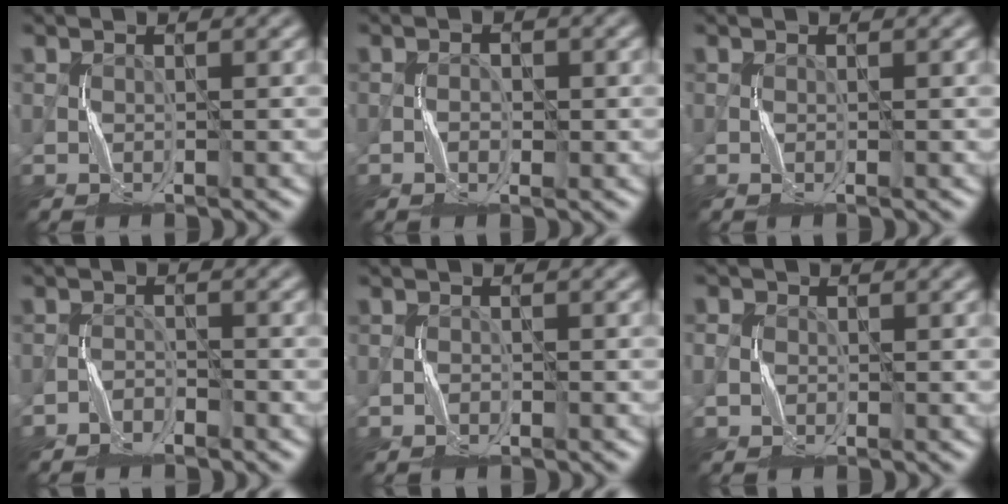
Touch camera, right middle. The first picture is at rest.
{"total": 1.2, "force": [-0.6, 0.6, 0.9], "torque": [-0.010, 0.004, -0.014]}
{"total": 0.0}
{"total": 1.5, "force": [-1.4, 0.4, 0.0], "torque": [0.001, 0.005, -0.027]}
{"total": 0.7, "force": [-0.6, 0.4, 0.1], "torque": [-0.002, 0.003, -0.012]}
{"total": 1.5, "force": [-0.2, 1.4, 0.3], "torque": [-0.014, -0.002, -0.002]}